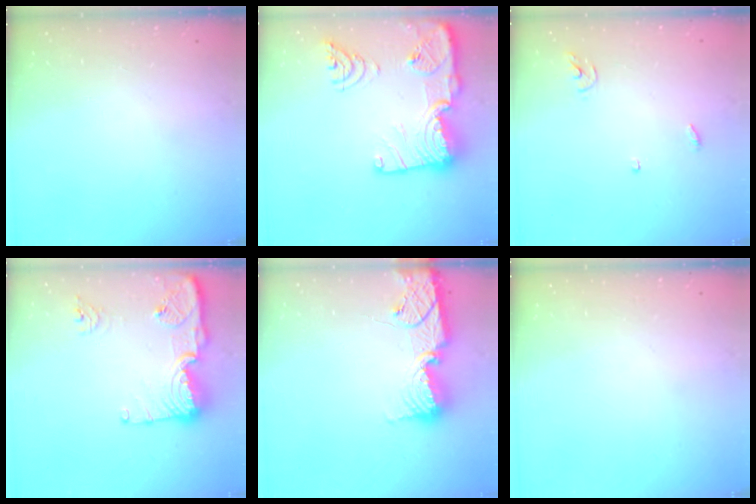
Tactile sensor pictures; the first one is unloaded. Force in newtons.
{"total": 24.5, "press": 23.7, "slide": 6.1}
{"total": 3.9, "press": 3.9, "slide": 0.4}
{"total": 14.8, "press": 14.7, "slide": 1.5}
{"total": 14.0, "press": 14.0, "slide": 1.1}
{"total": 0.0}